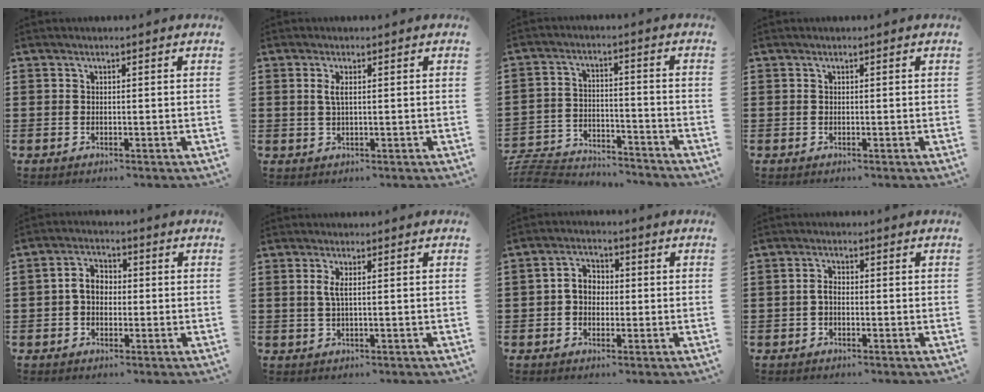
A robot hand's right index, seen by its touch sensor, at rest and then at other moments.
{"total": 2.0, "force": [0.4, 0.1, 1.9], "torque": [-0.040, -0.001, 0.006]}
{"total": 7.2, "force": [-7.1, 1.0, 1.3], "torque": [-0.039, 0.005, -0.142]}
{"total": 0.0}
{"total": 4.2, "force": [-0.3, 2.9, 3.1], "torque": [-0.069, 0.009, -0.010]}
{"total": 2.1, "force": [0.3, 0.3, 2.0], "torque": [-0.049, -0.004, 0.001]}
{"total": 3.9, "force": [-0.2, 2.8, 2.7], "torque": [-0.057, 0.011, -0.006]}
{"total": 2.0, "force": [-0.6, 1.0, 1.6], "torque": [-0.038, -0.001, -0.013]}